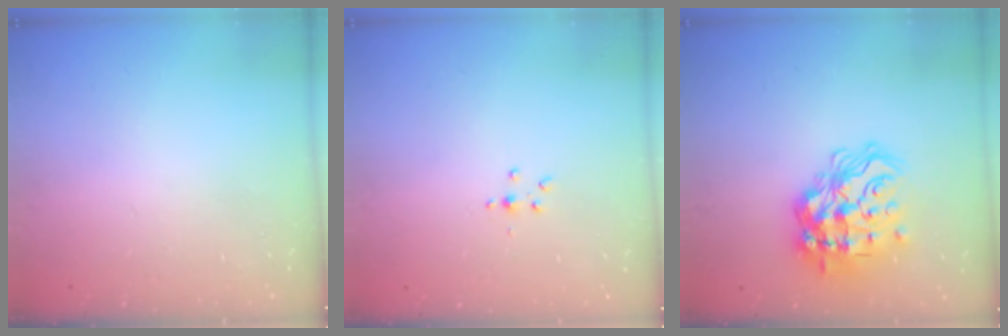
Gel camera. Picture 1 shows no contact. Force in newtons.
{"total": 3.0, "press": 2.9, "slide": 0.4}
{"total": 22.8, "press": 22.7, "slide": 2.4}